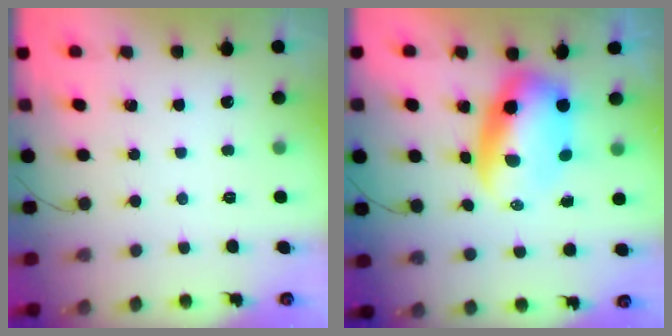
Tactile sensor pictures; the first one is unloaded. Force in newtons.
{"total": 8.6, "press": 8.3, "slide": 2.1}